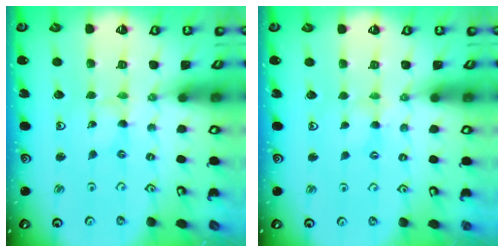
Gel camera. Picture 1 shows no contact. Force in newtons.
{"total": 1.0, "press": 1.0, "slide": 0.2}